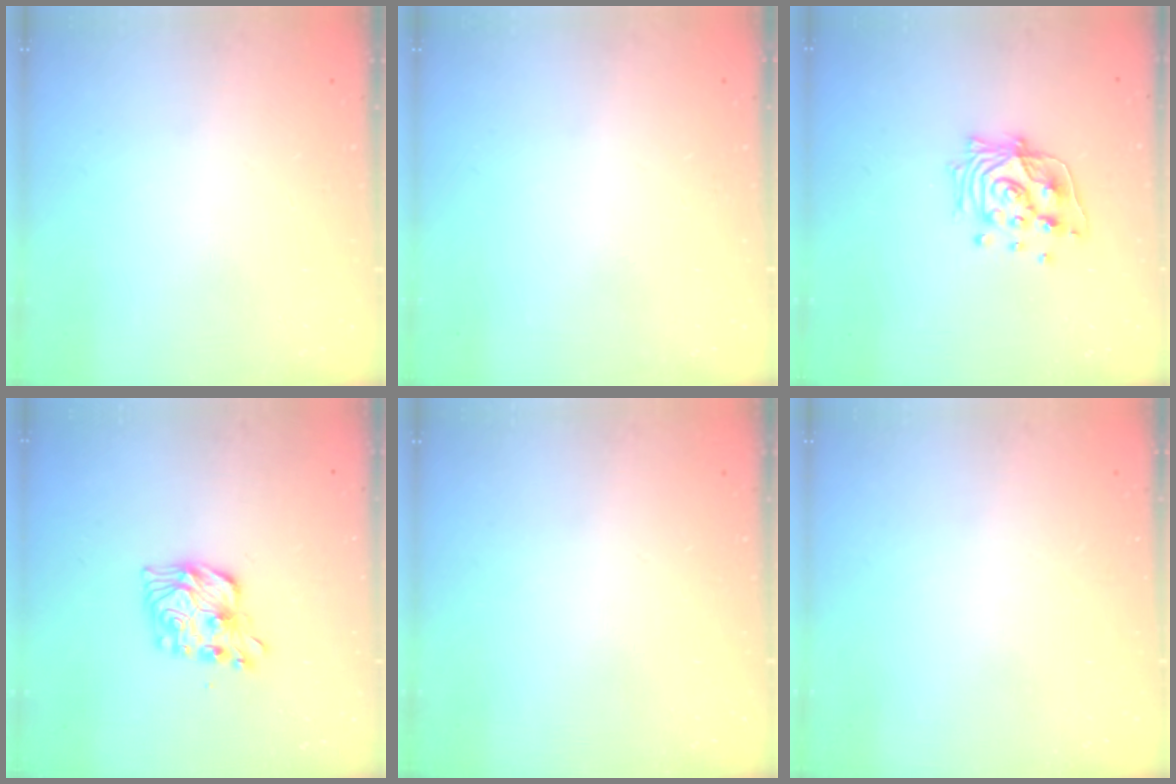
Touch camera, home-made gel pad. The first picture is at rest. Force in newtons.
{"total": 0.0}
{"total": 13.7, "press": 13.4, "slide": 3.0}
{"total": 11.5, "press": 11.5, "slide": 0.4}
{"total": 0.0}
{"total": 0.0}